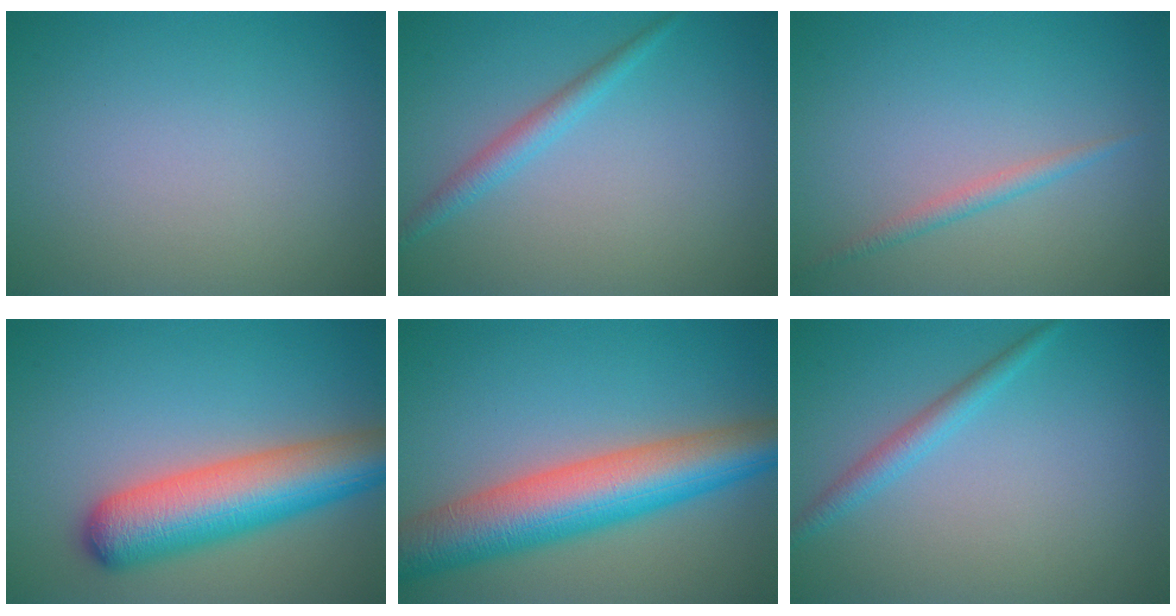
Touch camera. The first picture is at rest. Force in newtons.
{"total": 1.9, "press": 1.9, "slide": 0.1}
{"total": 1.3, "press": 1.3, "slide": 0.1}
{"total": 8.6, "press": 8.6, "slide": 0.4}
{"total": 9.7, "press": 9.7, "slide": 0.3}
{"total": 1.9, "press": 1.9, "slide": 0.1}